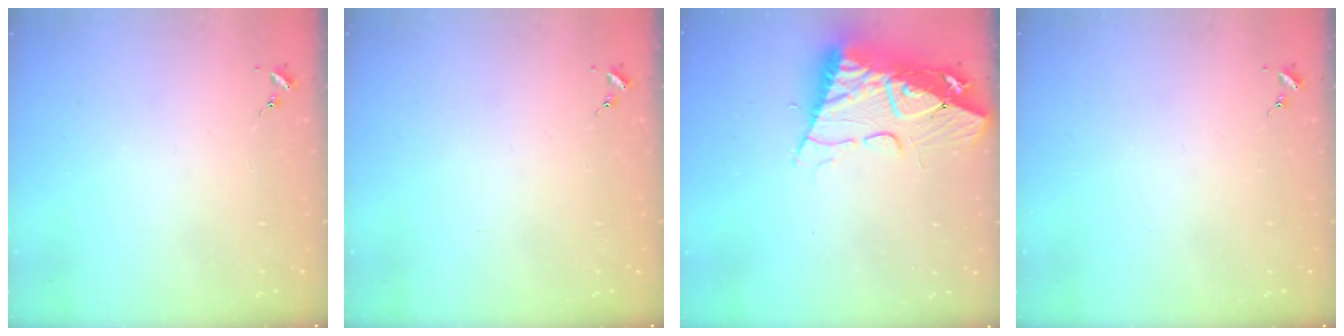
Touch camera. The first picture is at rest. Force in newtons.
{"total": 0.0}
{"total": 16.8, "press": 16.7, "slide": 1.6}
{"total": 0.0}